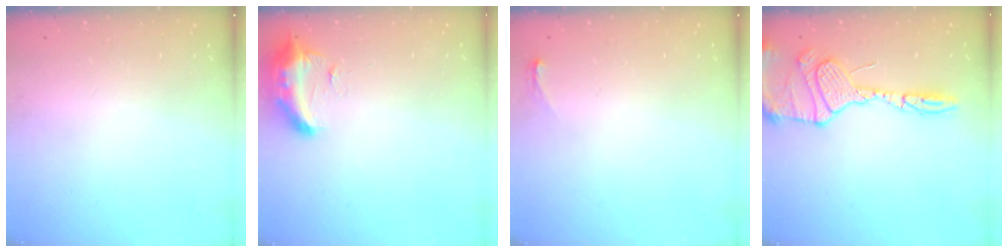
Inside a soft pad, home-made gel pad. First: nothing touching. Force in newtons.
{"total": 9.4, "press": 9.1, "slide": 2.2}
{"total": 3.7, "press": 3.4, "slide": 1.4}
{"total": 25.6, "press": 19.4, "slide": 16.7}